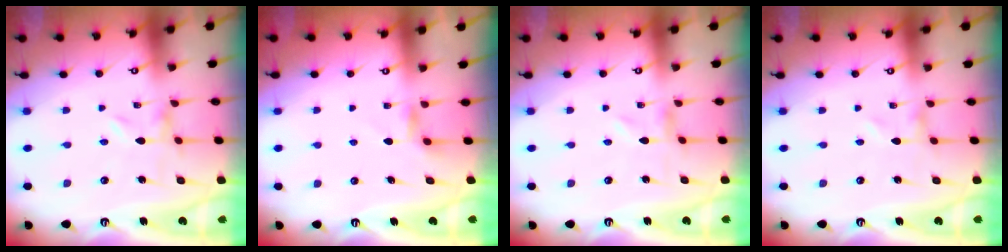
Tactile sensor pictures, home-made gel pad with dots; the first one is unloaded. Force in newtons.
{"total": 4.1, "press": 4.1, "slide": 0.6}
{"total": 0.0}
{"total": 0.0}